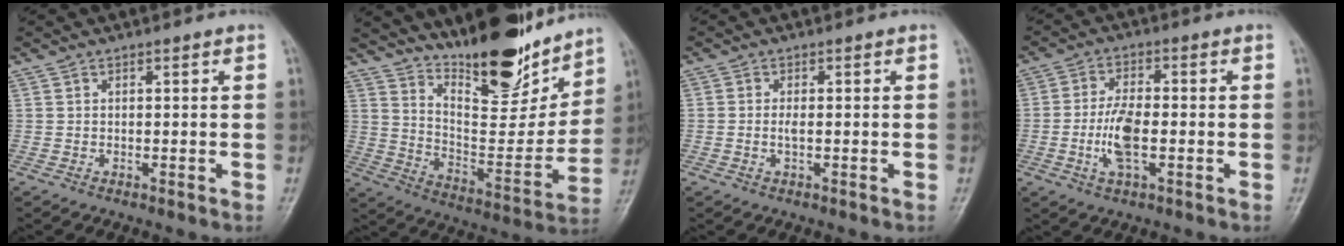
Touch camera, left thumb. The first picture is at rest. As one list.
[{"total": 21.5, "force": [16.9, 6.9, 11.4], "torque": [-0.129, -0.106, 0.278]}, {"total": 1.4, "force": [-0.2, 0.4, 1.3], "torque": [-0.030, -0.001, -0.004]}, {"total": 7.7, "force": [-1.7, 3.3, 6.7], "torque": [-0.136, 0.009, -0.032]}]